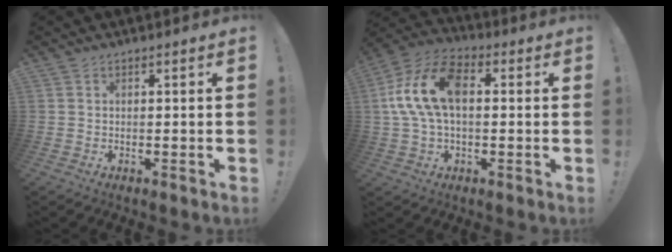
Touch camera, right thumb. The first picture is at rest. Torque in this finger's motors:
{"motor_torque": [0.34, 0.34, 0.31, 0.28, 0.34]}